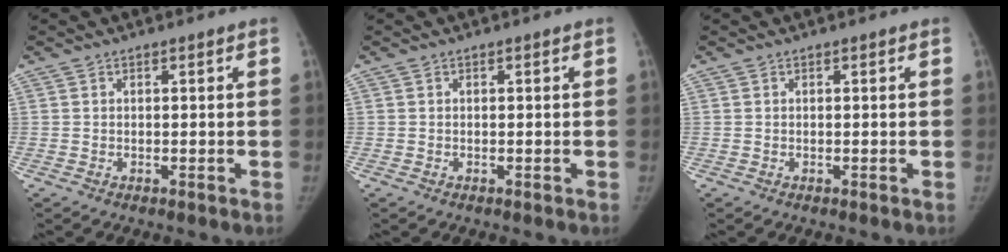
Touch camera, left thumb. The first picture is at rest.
{"total": 0.0}
{"total": 0.0}